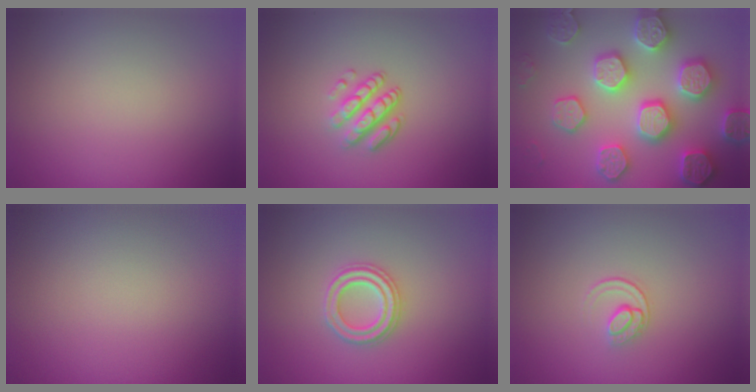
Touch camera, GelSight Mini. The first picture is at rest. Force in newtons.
{"total": 3.4, "press": 2.4, "slide": 2.4}
{"total": 8.0, "press": 7.8, "slide": 1.8}
{"total": 0.0}
{"total": 2.4, "press": 2.4, "slide": 0.4}
{"total": 1.4, "press": 0.9, "slide": 1.0}